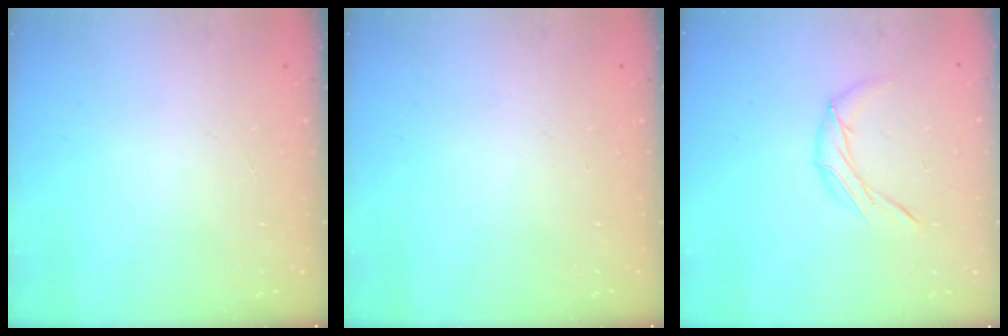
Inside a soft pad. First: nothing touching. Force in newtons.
{"total": 0.0}
{"total": 7.0, "press": 7.0, "slide": 0.3}